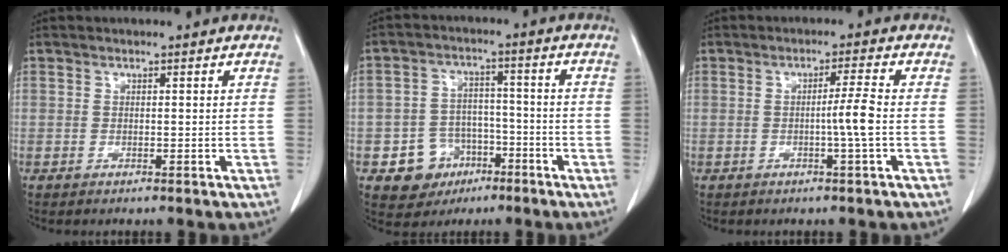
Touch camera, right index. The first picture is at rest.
{"total": 7.7, "force": [-3.6, 6.6, 1.9], "torque": [-0.032, 0.015, -0.047]}
{"total": 3.8, "force": [-0.7, -1.0, 3.6], "torque": [-0.057, -0.002, -0.011]}